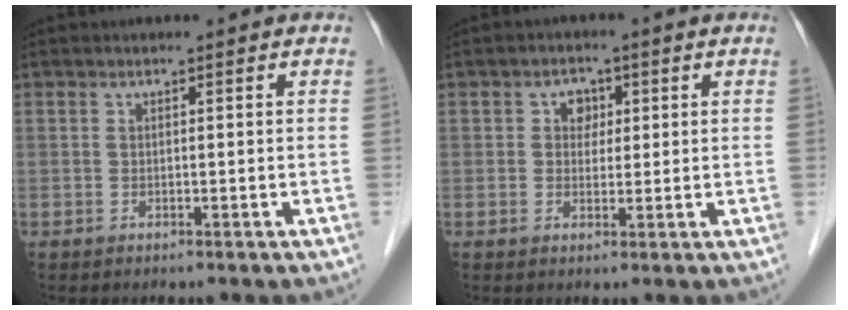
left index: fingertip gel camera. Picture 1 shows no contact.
{"total": 2.7, "force": [0.8, 2.2, 1.4], "torque": [-0.021, 0.006, 0.010]}